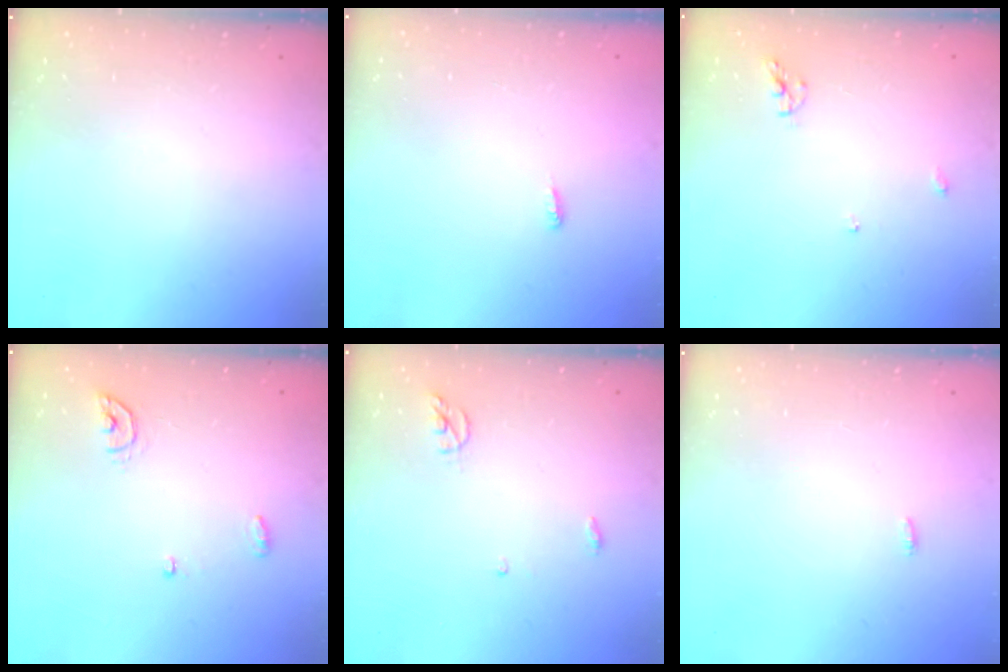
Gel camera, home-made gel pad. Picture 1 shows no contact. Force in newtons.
{"total": 3.6, "press": 3.4, "slide": 1.0}
{"total": 5.4, "press": 5.4, "slide": 0.0}
{"total": 4.8, "press": 4.8, "slide": 0.4}
{"total": 4.3, "press": 4.3, "slide": 0.3}
{"total": 3.3, "press": 1.6, "slide": 2.9}